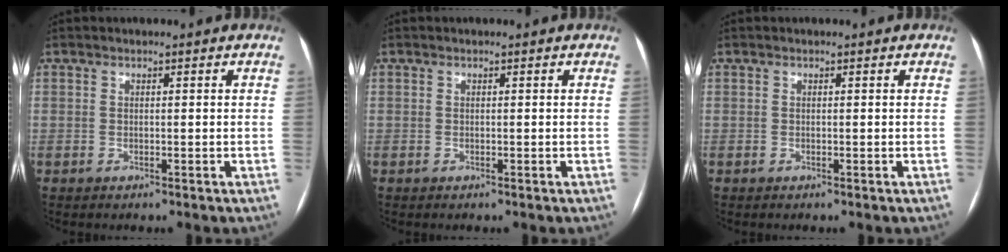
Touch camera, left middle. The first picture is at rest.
{"total": 0.0}
{"total": 0.0}